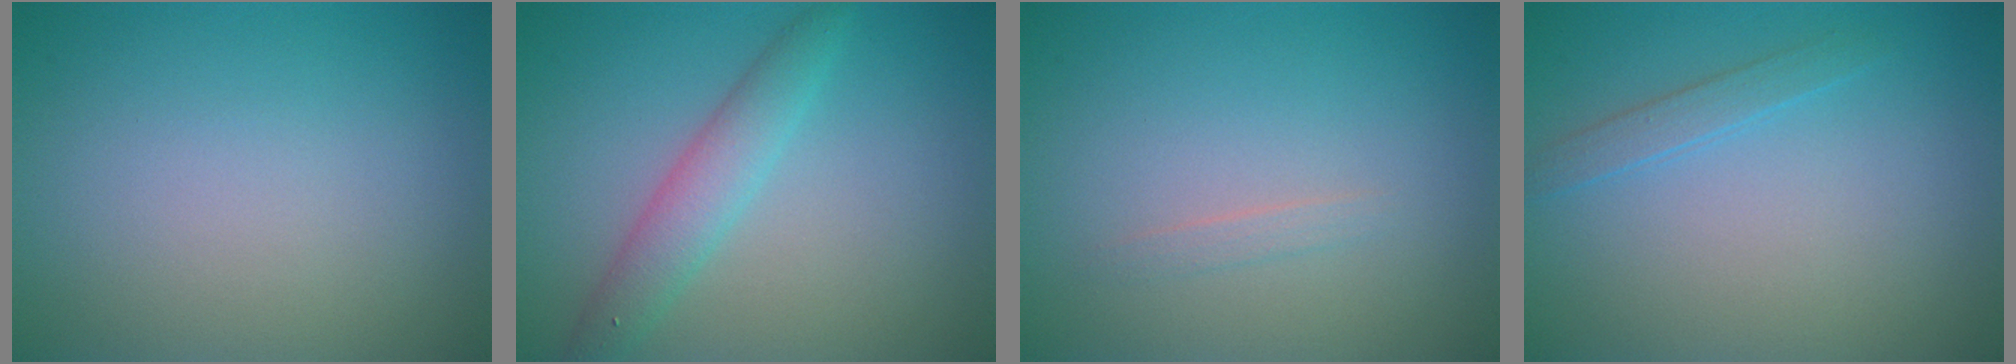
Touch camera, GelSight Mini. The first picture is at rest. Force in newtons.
{"total": 3.0, "press": 3.0, "slide": 0.1}
{"total": 0.6, "press": 0.6, "slide": 0.1}
{"total": 1.3, "press": 1.3, "slide": 0.1}